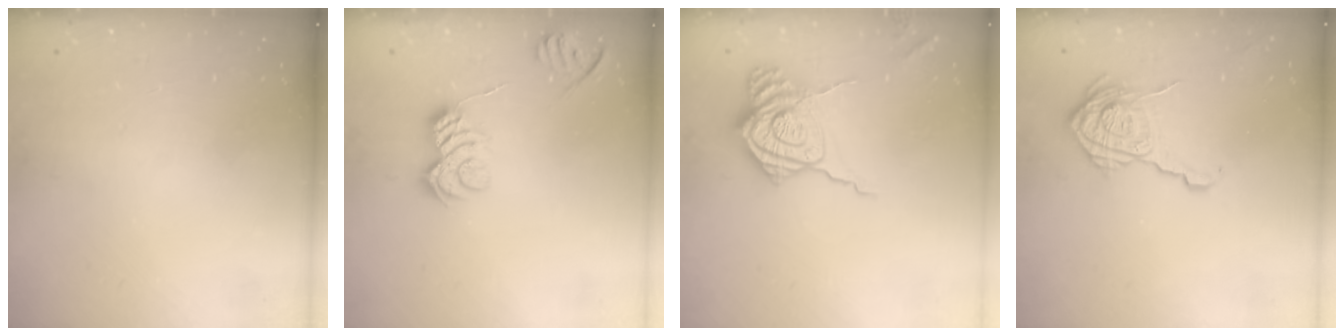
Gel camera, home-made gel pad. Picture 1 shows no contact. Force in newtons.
{"total": 8.5, "press": 8.5, "slide": 0.6}
{"total": 16.6, "press": 16.5, "slide": 1.4}
{"total": 18.1, "press": 18.1, "slide": 0.8}